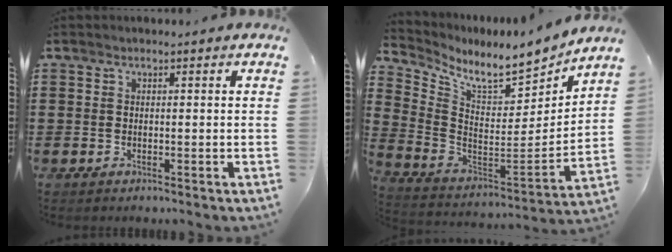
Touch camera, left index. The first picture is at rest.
{"total": 8.0, "force": [7.2, 1.2, 3.2], "torque": [-0.091, -0.068, 0.119]}